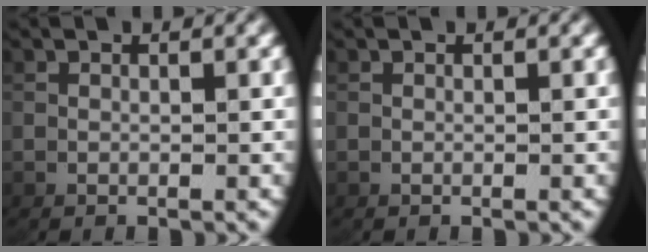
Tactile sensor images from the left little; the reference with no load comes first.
{"total": 0.0}